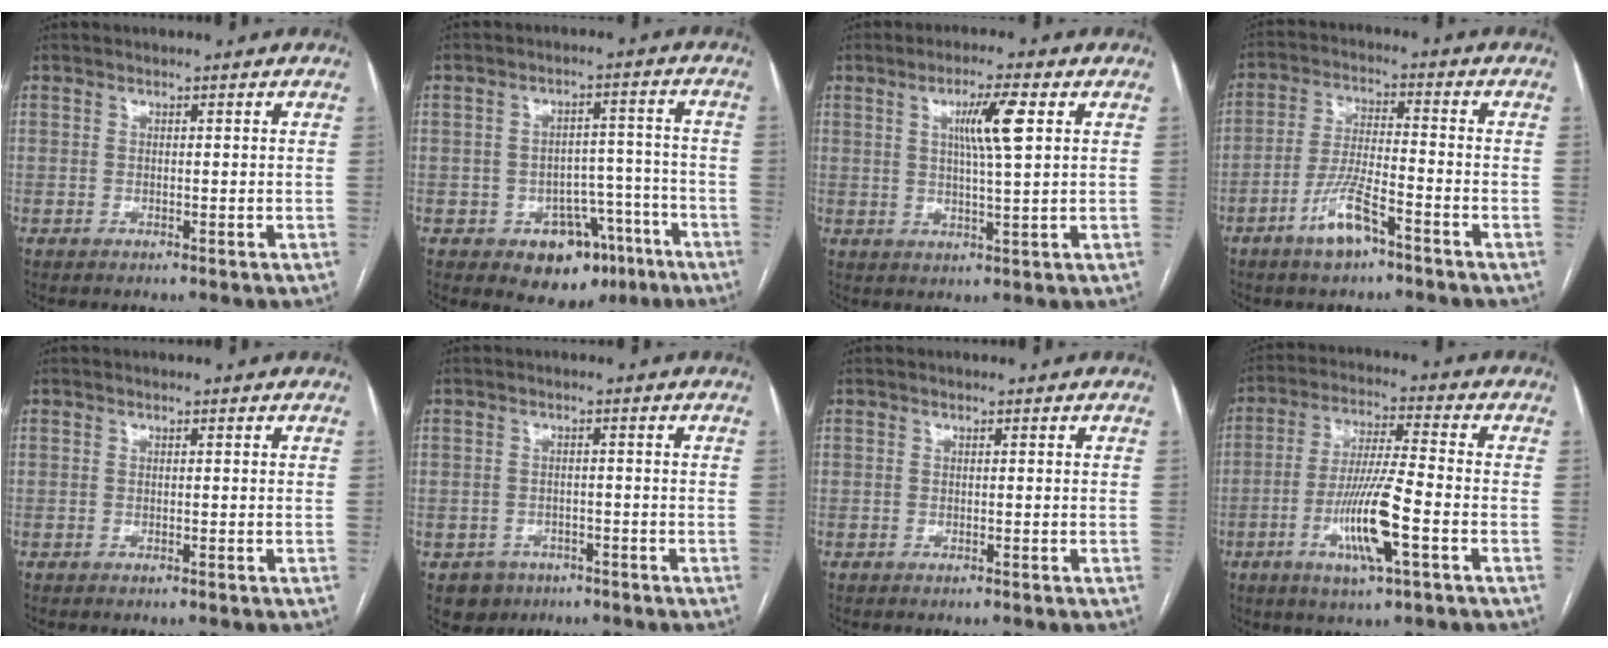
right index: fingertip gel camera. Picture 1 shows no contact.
{"total": 9.1, "force": [-4.8, 6.5, 4.0], "torque": [-0.031, 0.033, -0.056]}
{"total": 6.7, "force": [2.0, 0.1, 6.4], "torque": [-0.113, 0.003, 0.035]}
{"total": 7.6, "force": [-4.6, 1.6, 5.8], "torque": [-0.121, -0.002, -0.085]}
{"total": 0.0}
{"total": 4.0, "force": [-2.3, 3.3, 0.3], "torque": [-0.002, 0.010, -0.030]}
{"total": 0.0}
{"total": 11.6, "force": [-4.1, 0.6, 10.8], "torque": [-0.210, -0.010, -0.075]}